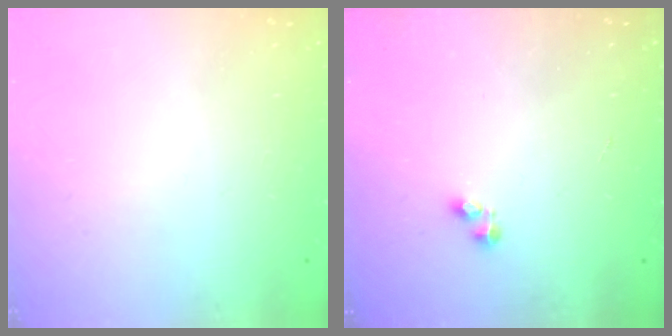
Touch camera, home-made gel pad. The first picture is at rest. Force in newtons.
{"total": 2.3, "press": 2.2, "slide": 0.3}